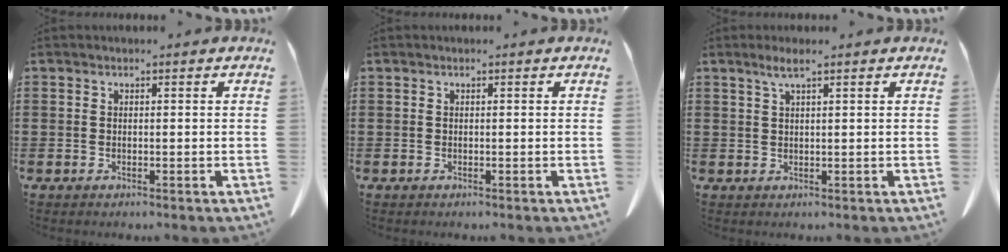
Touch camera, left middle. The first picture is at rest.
{"total": 0.0}
{"total": 2.1, "force": [1.3, 0.1, 1.7], "torque": [-0.036, 0.001, 0.022]}